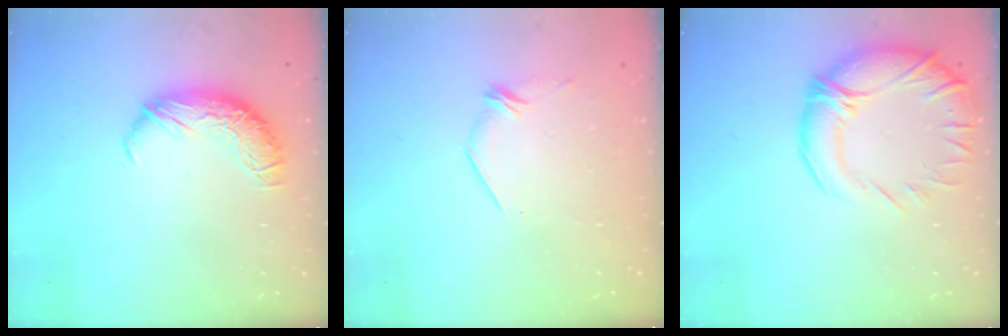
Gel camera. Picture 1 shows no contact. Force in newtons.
{"total": 5.9, "press": 5.9, "slide": 0.9}
{"total": 7.1, "press": 5.7, "slide": 4.2}